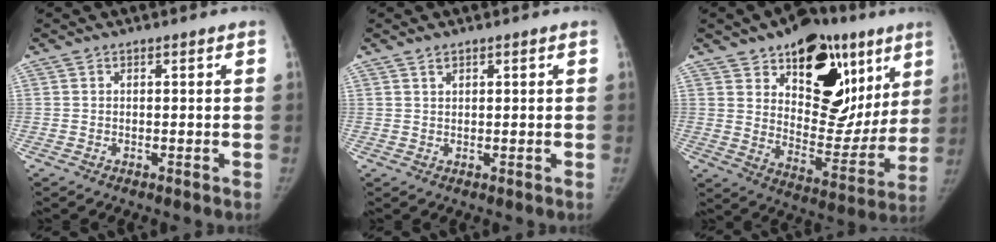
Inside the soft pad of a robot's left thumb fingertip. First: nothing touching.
{"total": 1.3, "force": [1.0, 0.7, 0.5], "torque": [-0.003, -0.004, 0.016]}
{"total": 25.4, "force": [12.2, 14.6, 16.8], "torque": [-0.176, -0.030, 0.185]}